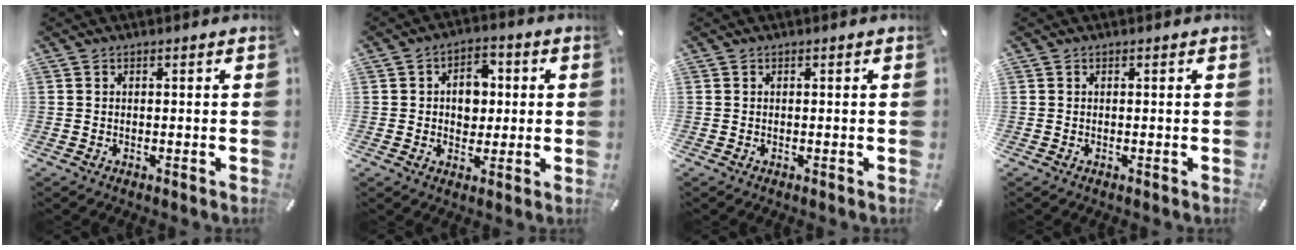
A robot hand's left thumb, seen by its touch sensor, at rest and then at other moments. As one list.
[{"total": 7.5, "force": [0.5, 5.9, 4.6], "torque": [-0.055, 0.001, 0.003]}, {"total": 0.0}, {"total": 0.0}]